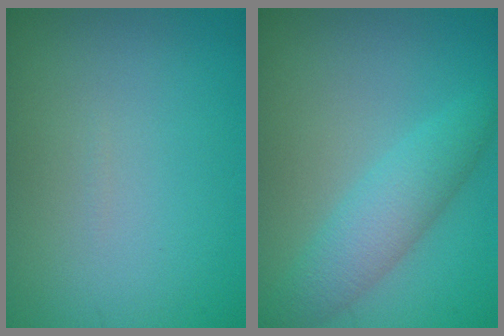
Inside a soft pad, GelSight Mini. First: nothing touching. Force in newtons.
{"total": 3.7, "press": 3.7, "slide": 0.2}